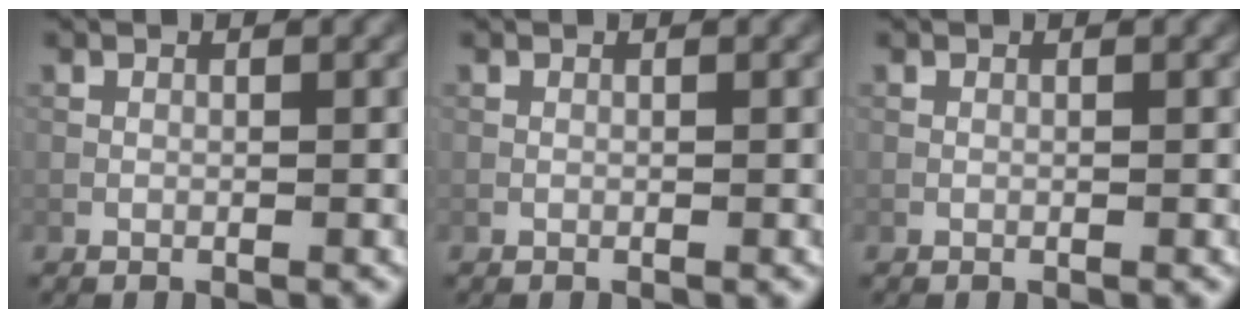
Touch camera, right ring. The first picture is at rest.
{"total": 0.0}
{"total": 0.0}